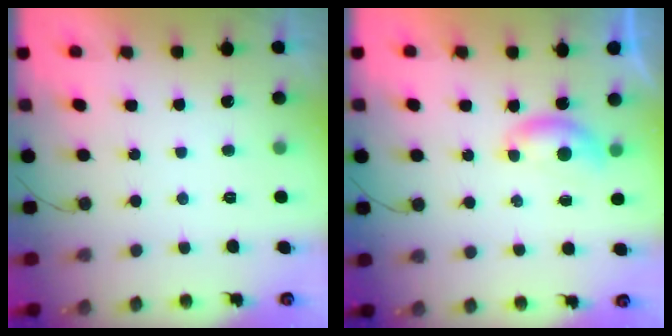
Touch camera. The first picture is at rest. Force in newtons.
{"total": 4.8, "press": 4.8, "slide": 0.4}